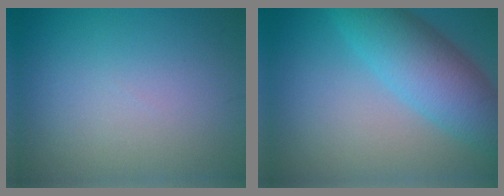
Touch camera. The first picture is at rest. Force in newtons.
{"total": 7.6, "press": 7.6, "slide": 0.2}